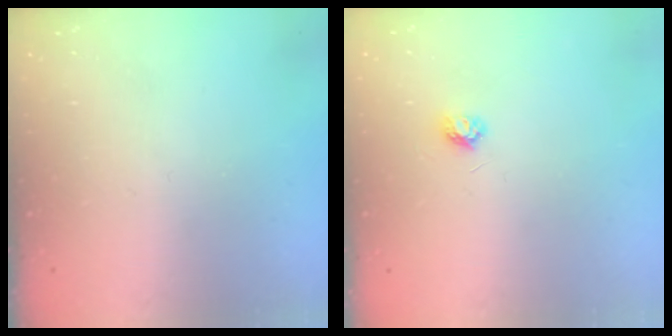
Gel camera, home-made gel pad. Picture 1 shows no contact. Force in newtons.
{"total": 3.5, "press": 3.4, "slide": 0.3}